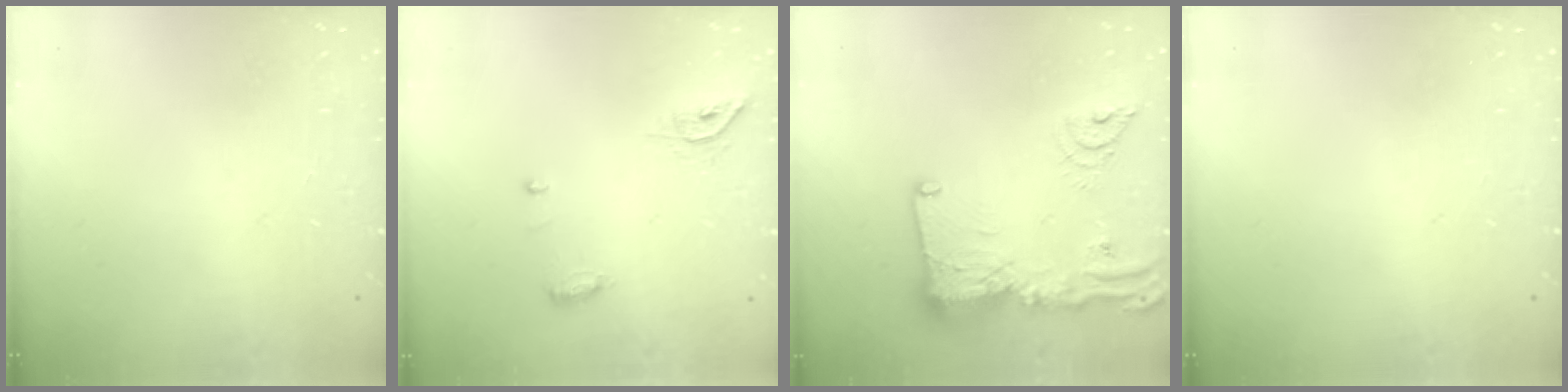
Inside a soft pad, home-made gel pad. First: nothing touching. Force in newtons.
{"total": 8.5, "press": 7.0, "slide": 4.8}
{"total": 18.5, "press": 18.4, "slide": 1.7}
{"total": 0.0}